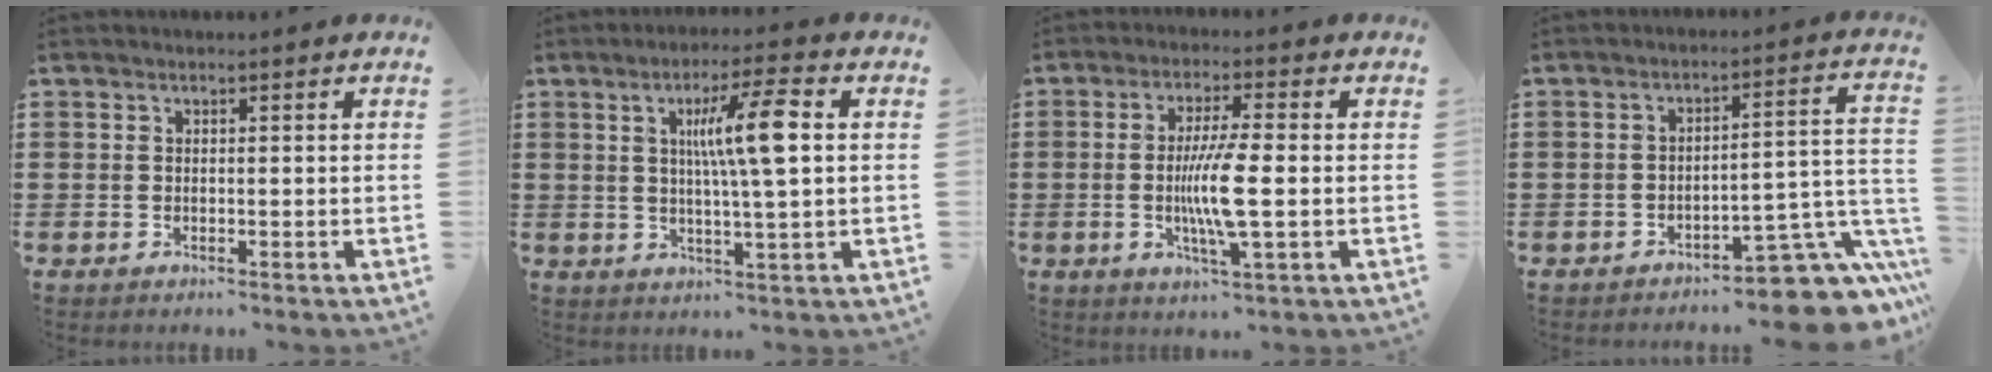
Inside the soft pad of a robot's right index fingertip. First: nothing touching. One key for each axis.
{"total": 8.8, "fx": 1.8, "fy": 0.6, "fz": 8.5, "tx": -0.164, "ty": 0.003, "tz": 0.023}
{"total": 7.7, "fx": -1.1, "fy": 0.9, "fz": 7.6, "tx": -0.151, "ty": -0.014, "tz": -0.026}
{"total": 8.0, "fx": -5.8, "fy": 2.1, "fz": 5.1, "tx": -0.057, "ty": 0.001, "tz": -0.106}